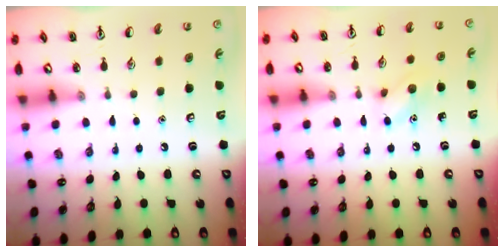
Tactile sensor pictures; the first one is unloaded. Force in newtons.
{"total": 7.2, "press": 7.2, "slide": 0.6}